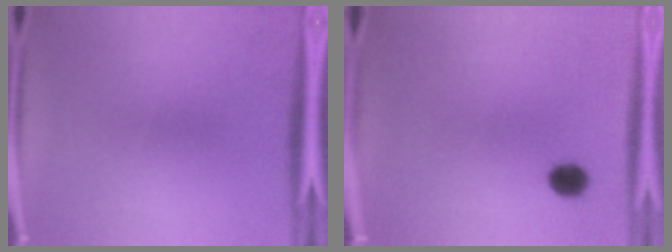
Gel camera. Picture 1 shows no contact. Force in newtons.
{"total": 3.5}